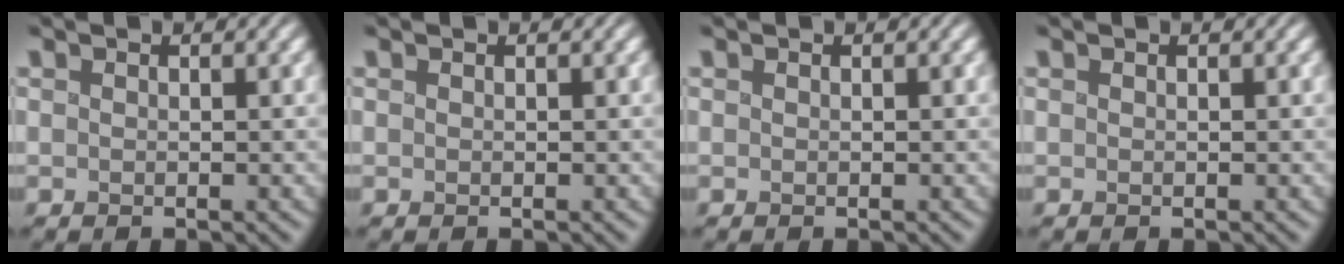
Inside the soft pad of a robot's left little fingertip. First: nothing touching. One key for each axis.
{"total": 0.0}
{"total": 0.0}
{"total": 0.0}